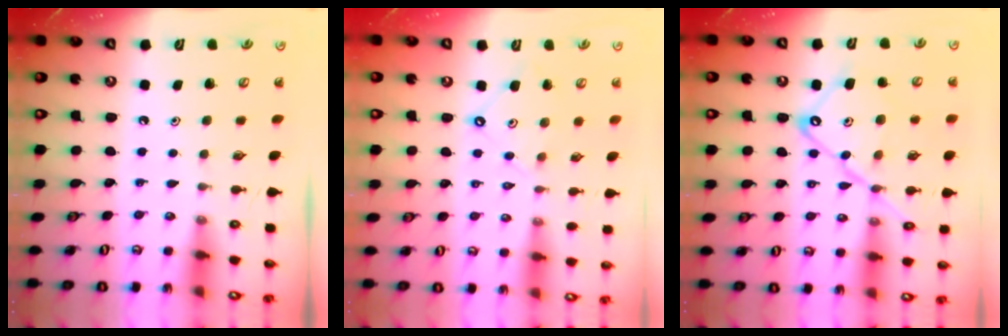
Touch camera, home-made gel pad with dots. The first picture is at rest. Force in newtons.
{"total": 7.6, "press": 7.5, "slide": 0.7}
{"total": 16.0, "press": 15.9, "slide": 1.6}